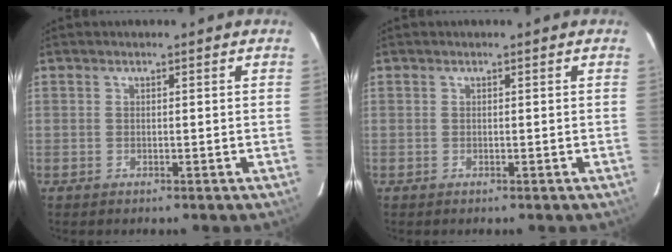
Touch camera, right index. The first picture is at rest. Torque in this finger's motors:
{"motor_torque": [0.00, 0.00, 0.00, 0.00]}